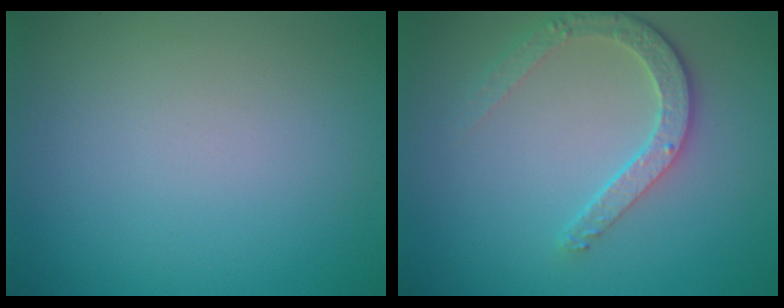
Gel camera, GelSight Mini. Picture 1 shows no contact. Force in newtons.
{"total": 3.6, "press": 2.9, "slide": 2.2}